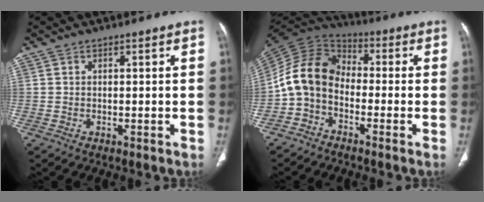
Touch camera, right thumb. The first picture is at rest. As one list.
[{"total": 10.7, "force": [-3.0, 7.8, 6.7], "torque": [-0.124, 0.054, -0.077]}]